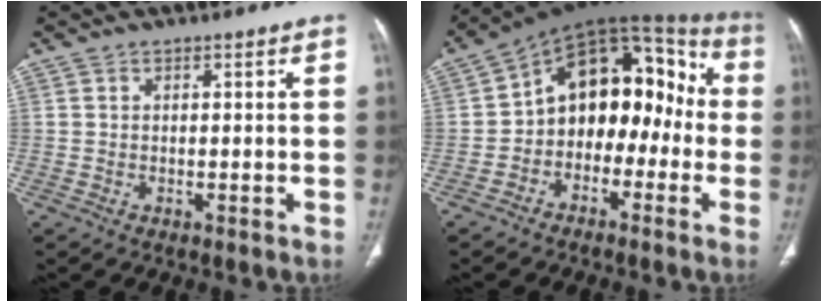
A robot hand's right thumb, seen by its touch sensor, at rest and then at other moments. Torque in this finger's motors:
{"motor_torque": [0.08, 1.27, 0.18, -0.03, 0.34]}